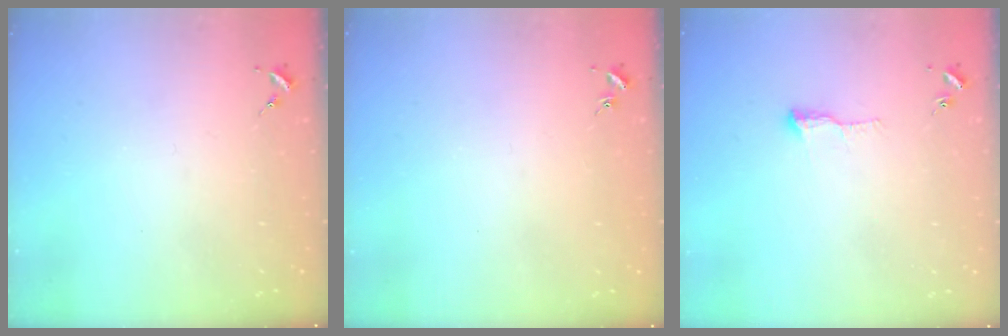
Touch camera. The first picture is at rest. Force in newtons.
{"total": 0.9, "press": 0.9, "slide": 0.2}
{"total": 6.8, "press": 6.7, "slide": 0.7}